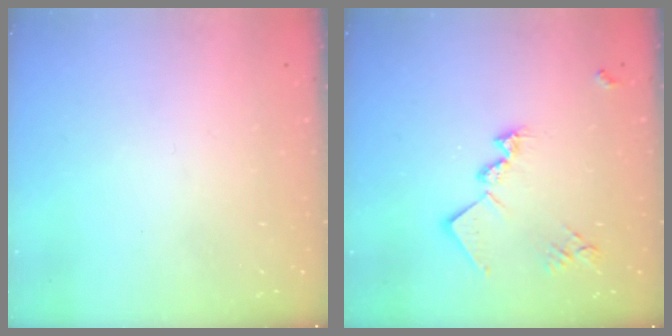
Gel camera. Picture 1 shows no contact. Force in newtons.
{"total": 14.3, "press": 14.3, "slide": 0.2}